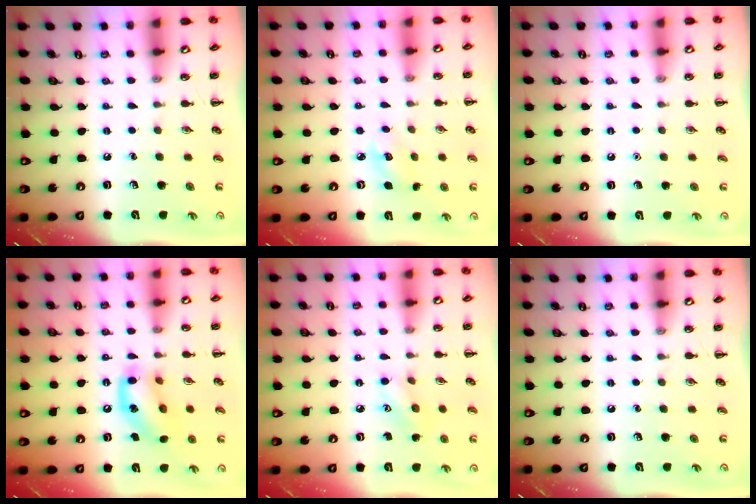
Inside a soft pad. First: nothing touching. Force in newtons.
{"total": 3.9, "press": 3.8, "slide": 1.0}
{"total": 1.6, "press": 1.6, "slide": 0.1}
{"total": 14.4, "press": 14.1, "slide": 2.5}
{"total": 6.5, "press": 6.4, "slide": 1.2}
{"total": 0.0}